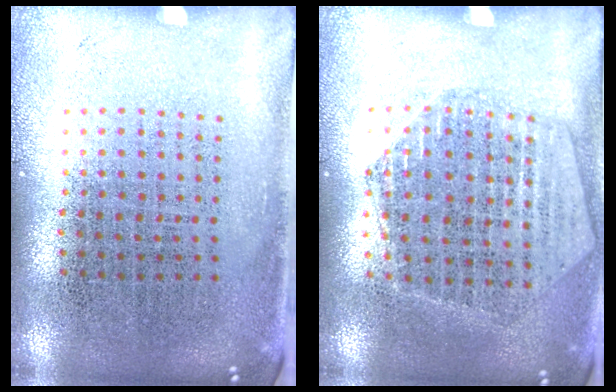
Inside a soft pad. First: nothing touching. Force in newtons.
{"total": 1.6, "press": 1.6, "slide": 0.2}